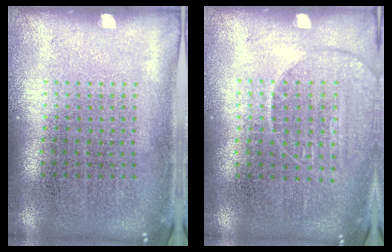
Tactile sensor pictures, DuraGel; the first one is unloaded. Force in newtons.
{"total": 1.4, "press": 1.3, "slide": 0.6}